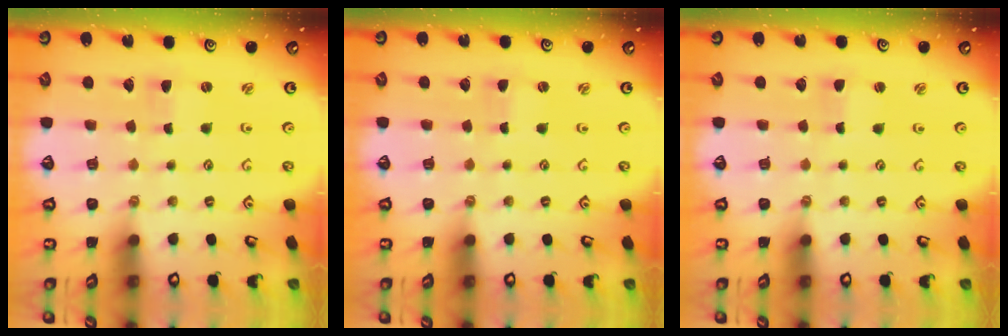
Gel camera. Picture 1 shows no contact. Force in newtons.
{"total": 0.0}
{"total": 0.8, "press": 0.8, "slide": 0.0}